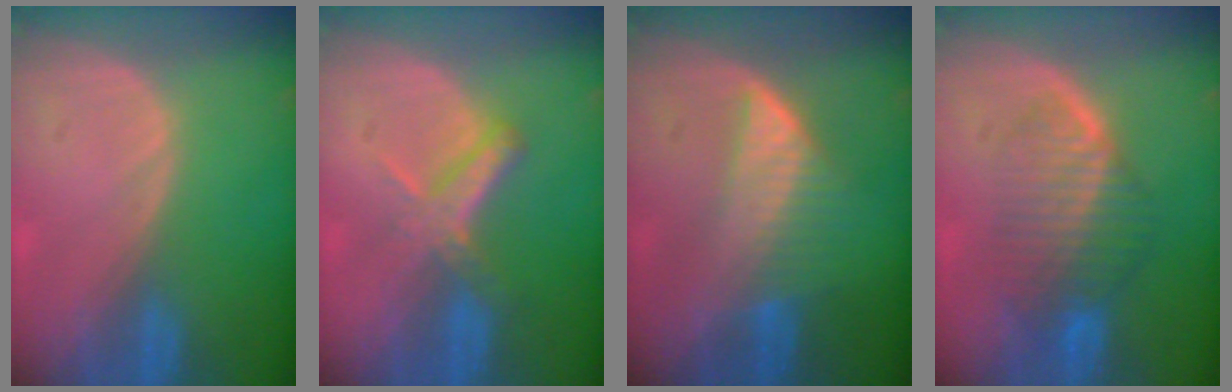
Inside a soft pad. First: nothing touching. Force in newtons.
{"total": 5.5, "press": 4.9, "slide": 2.6}
{"total": 6.9, "press": 6.1, "slide": 3.2}
{"total": 7.6, "press": 6.9, "slide": 3.2}